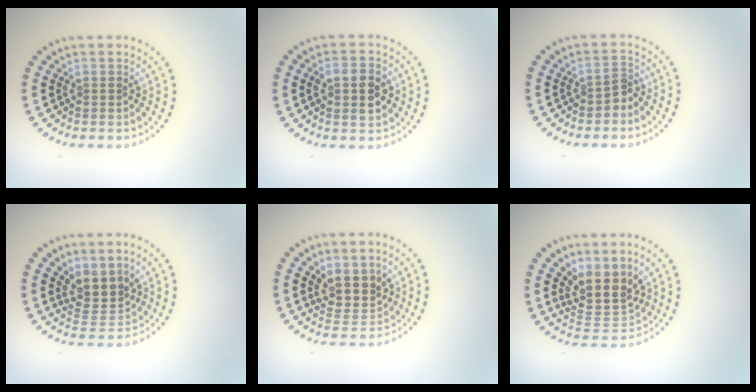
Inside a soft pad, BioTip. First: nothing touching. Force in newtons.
{"total": 3.9, "press": 3.9, "slide": 0.3}
{"total": 1.4, "press": 1.2, "slide": 0.6}
{"total": 3.2, "press": 2.4, "slide": 2.0}
{"total": 3.2, "press": 2.7, "slide": 1.8}
{"total": 4.1, "press": 3.2, "slide": 2.5}